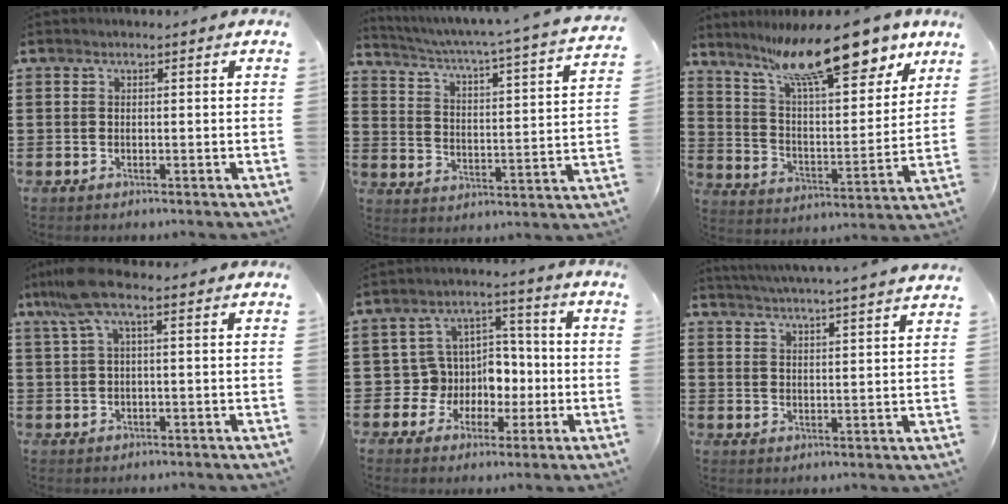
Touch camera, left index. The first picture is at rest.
{"total": 3.3, "force": [2.5, -0.7, 1.9], "torque": [-0.053, -0.038, 0.028]}
{"total": 16.7, "force": [11.8, 4.1, 11.2], "torque": [-0.204, -0.054, 0.196]}
{"total": 6.2, "force": [2.2, 1.0, 5.7], "torque": [-0.132, -0.004, 0.036]}
{"total": 7.8, "force": [-0.4, 7.5, 2.0], "torque": [-0.068, 0.006, 0.001]}
{"total": 4.0, "force": [3.9, -1.0, 0.6], "torque": [-0.027, -0.025, 0.065]}